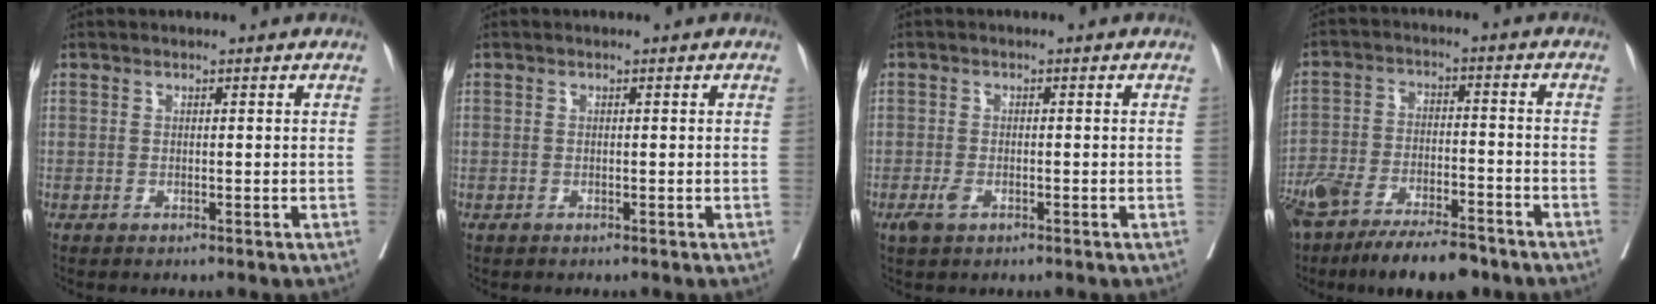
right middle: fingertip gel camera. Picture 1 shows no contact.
{"total": 0.0}
{"total": 2.0, "force": [-1.0, 1.1, 1.4], "torque": [-0.030, 0.000, -0.015]}
{"total": 16.1, "force": [-12.1, 5.0, 9.3], "torque": [-0.184, -0.017, -0.203]}